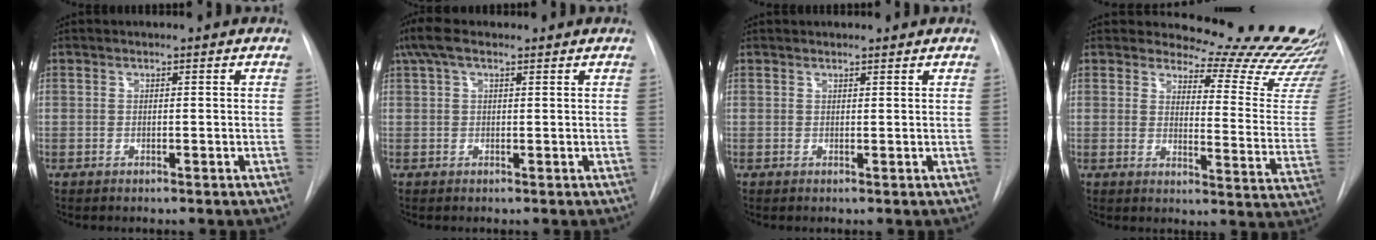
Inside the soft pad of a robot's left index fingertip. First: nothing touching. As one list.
[{"total": 4.4, "force": [2.7, 1.5, 3.2], "torque": [-0.077, 0.039, 0.054]}, {"total": 0.6, "force": [0.6, 0.2, 0.0], "torque": [-0.004, 0.006, 0.010]}, {"total": 20.7, "force": [20.1, 2.8, 4.0], "torque": [-0.027, -0.160, 0.204]}]